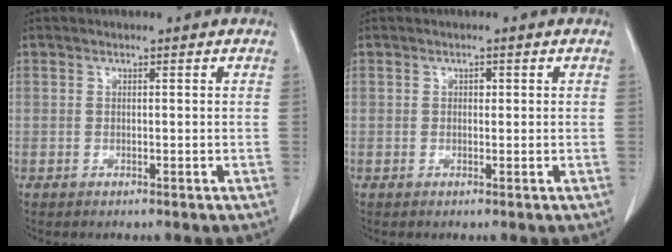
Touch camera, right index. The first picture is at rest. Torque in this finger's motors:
{"motor_torque": [0.08, -0.01, 0.03, 0.01]}